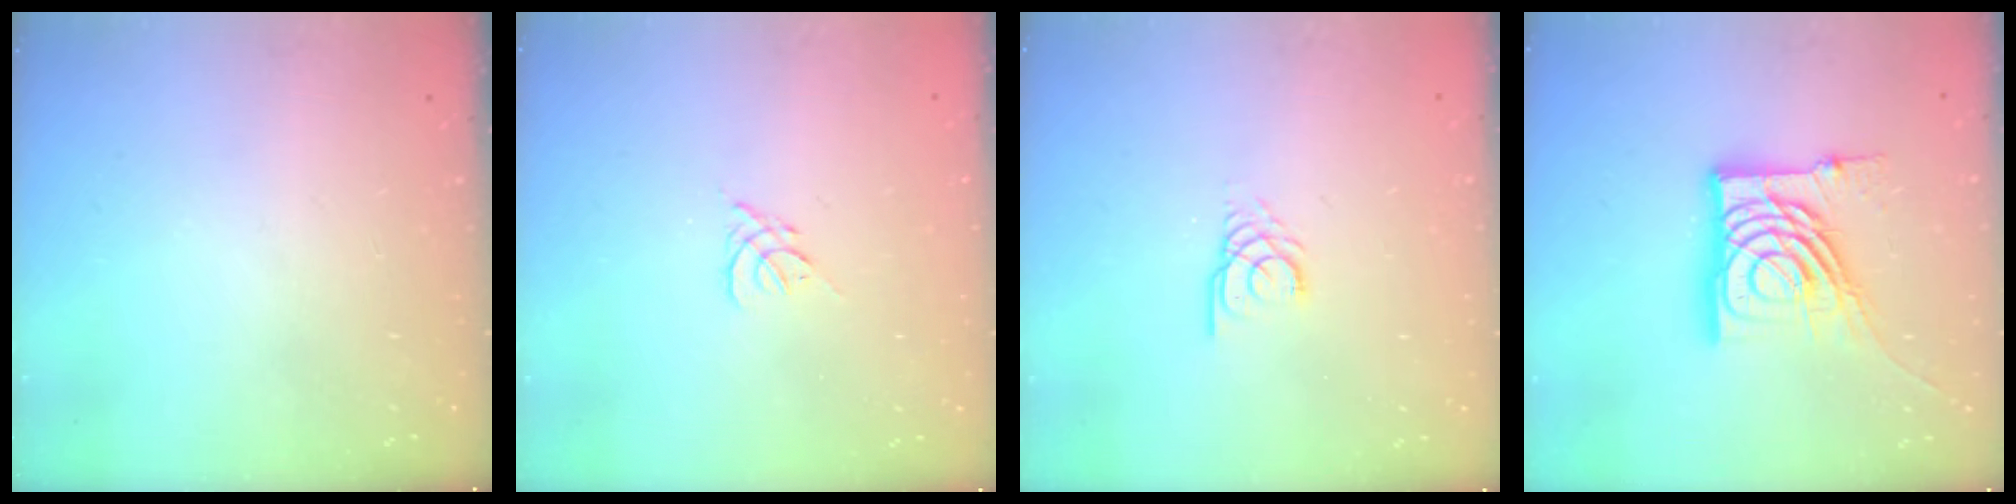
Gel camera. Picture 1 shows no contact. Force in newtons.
{"total": 1.3, "press": 1.2, "slide": 0.6}
{"total": 3.0, "press": 3.0, "slide": 0.3}
{"total": 18.6, "press": 18.6, "slide": 1.6}